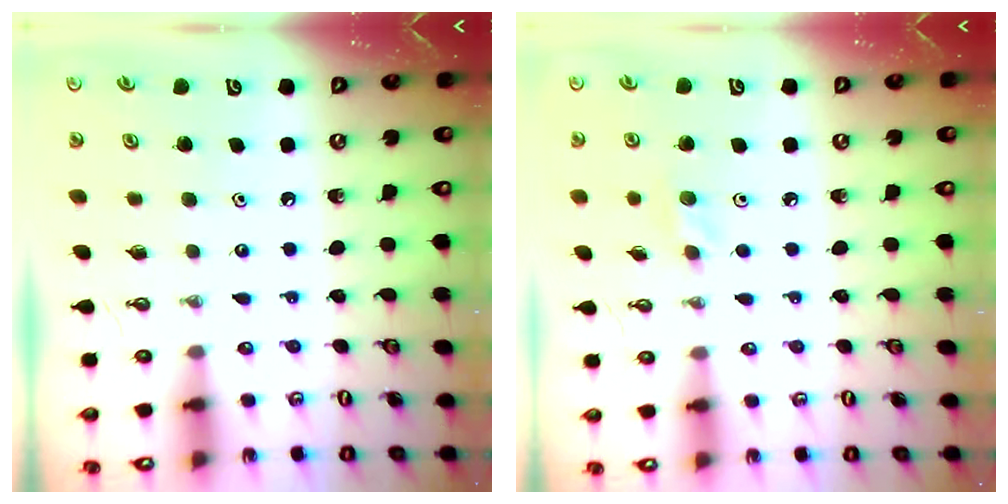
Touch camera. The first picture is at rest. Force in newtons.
{"total": 5.9, "press": 5.8, "slide": 0.8}